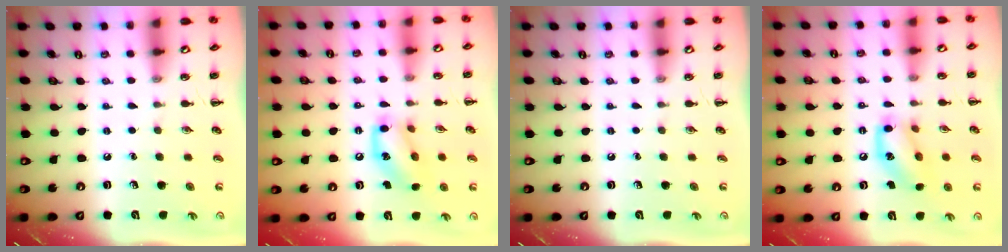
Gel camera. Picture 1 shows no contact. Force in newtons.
{"total": 13.4, "press": 13.1, "slide": 2.4}
{"total": 0.0}
{"total": 13.4, "press": 13.1, "slide": 2.4}